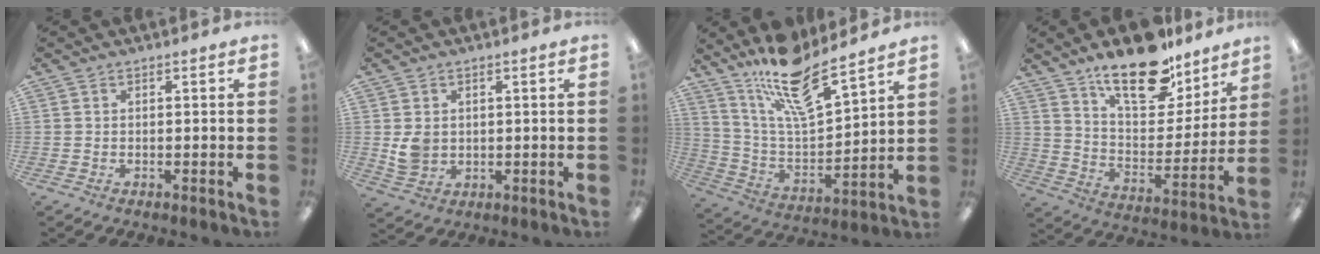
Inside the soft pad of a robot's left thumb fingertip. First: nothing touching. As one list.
[{"total": 4.4, "force": [1.3, 3.7, 2.0], "torque": [-0.025, 0.000, 0.025]}, {"total": 16.6, "force": [13.2, 4.4, 9.1], "torque": [-0.167, -0.088, 0.226]}, {"total": 20.2, "force": [14.9, 8.7, 10.5], "torque": [-0.168, -0.095, 0.259]}]